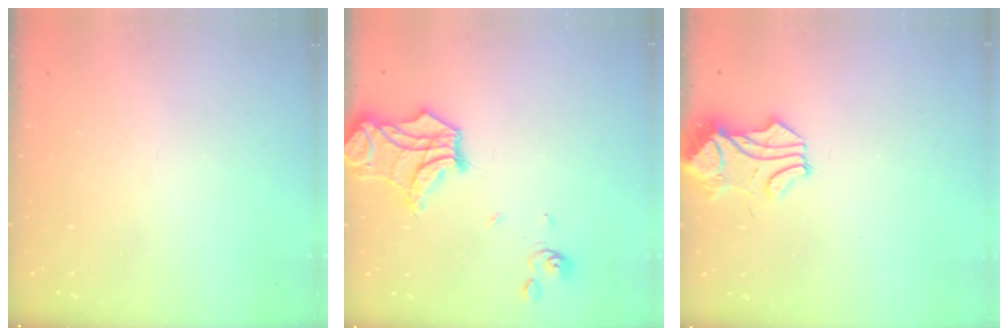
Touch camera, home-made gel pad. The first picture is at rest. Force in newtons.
{"total": 11.6, "press": 11.4, "slide": 2.6}
{"total": 1.6, "press": 1.4, "slide": 0.8}